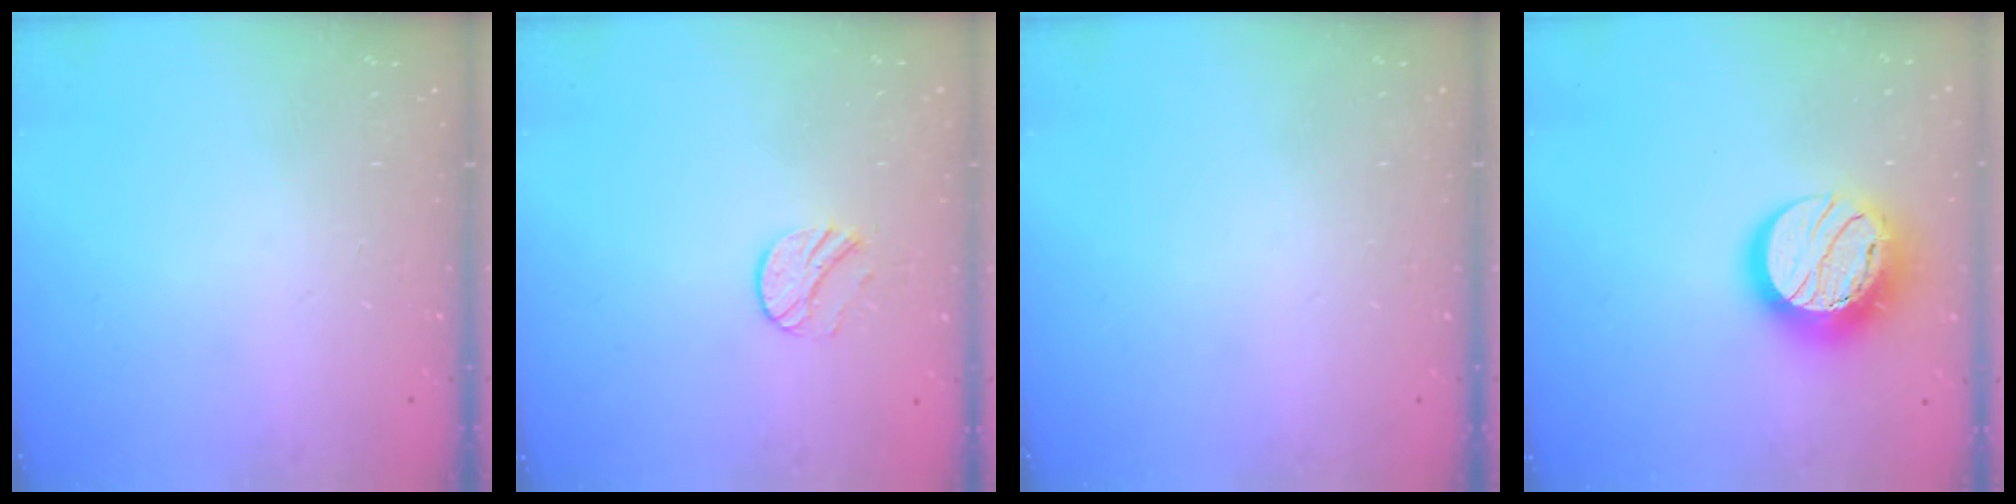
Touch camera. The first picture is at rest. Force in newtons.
{"total": 7.9, "press": 7.8, "slide": 0.9}
{"total": 0.0}
{"total": 17.6, "press": 17.6, "slide": 1.2}